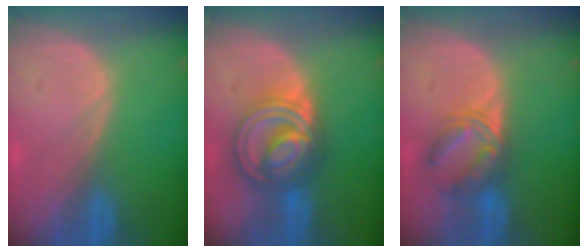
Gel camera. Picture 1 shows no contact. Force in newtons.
{"total": 8.9, "press": 8.9, "slide": 0.7}
{"total": 6.0, "press": 5.8, "slide": 1.4}